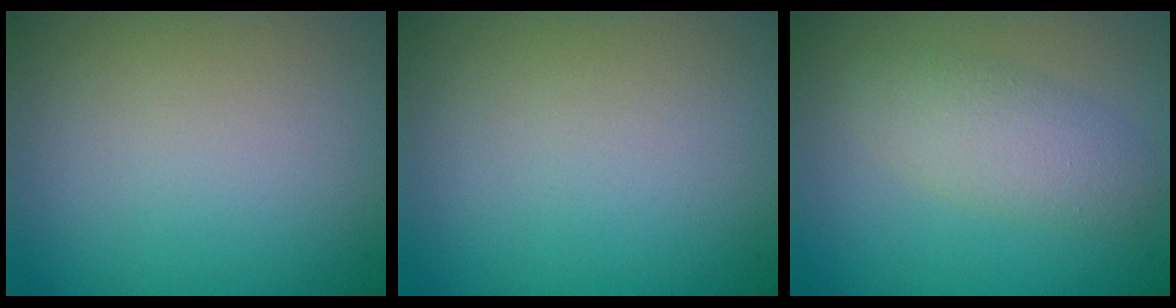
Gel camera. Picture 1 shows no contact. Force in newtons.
{"total": 0.0}
{"total": 3.4, "press": 3.4, "slide": 0.2}